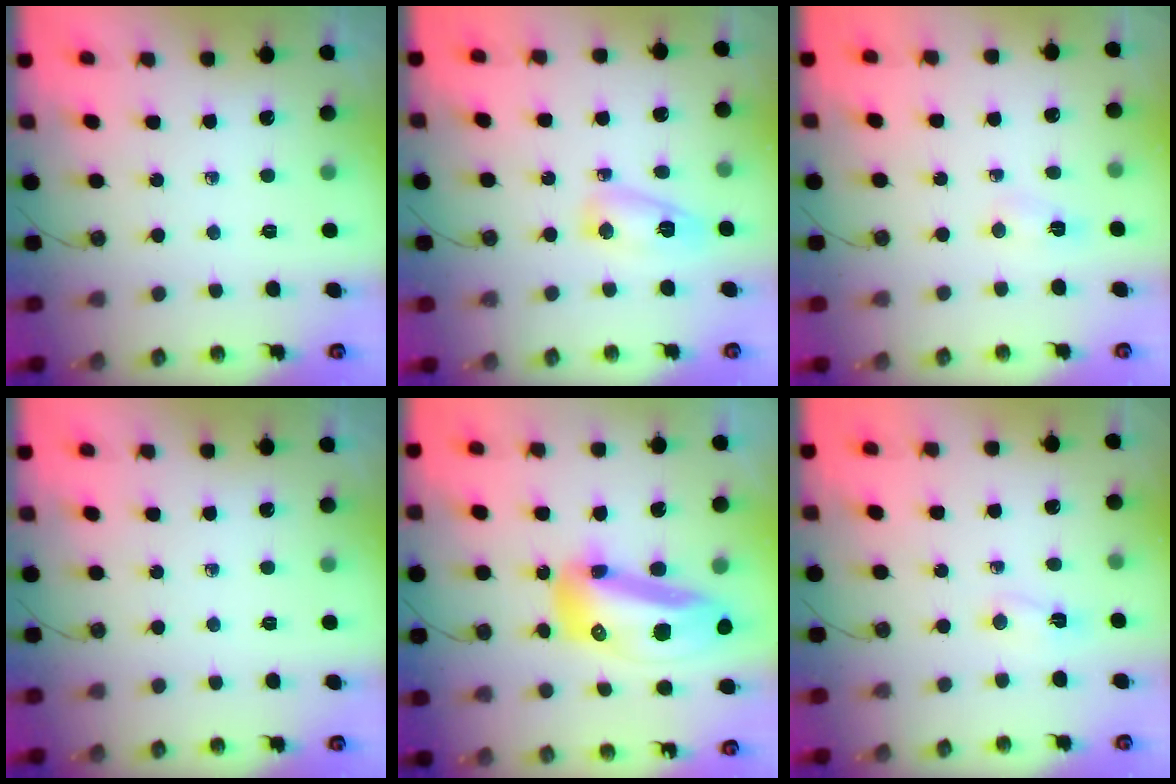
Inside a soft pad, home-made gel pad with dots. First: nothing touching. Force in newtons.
{"total": 6.6, "press": 6.5, "slide": 1.0}
{"total": 3.2, "press": 3.2, "slide": 0.5}
{"total": 0.0}
{"total": 19.9, "press": 19.7, "slide": 2.5}
{"total": 2.4, "press": 2.4, "slide": 0.5}